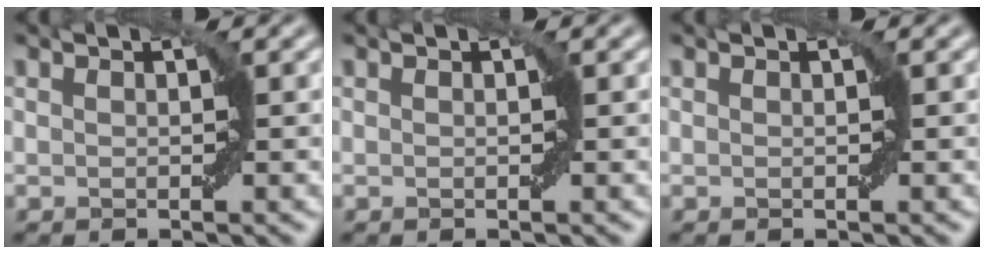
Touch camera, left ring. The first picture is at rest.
{"total": 0.0}
{"total": 0.0}